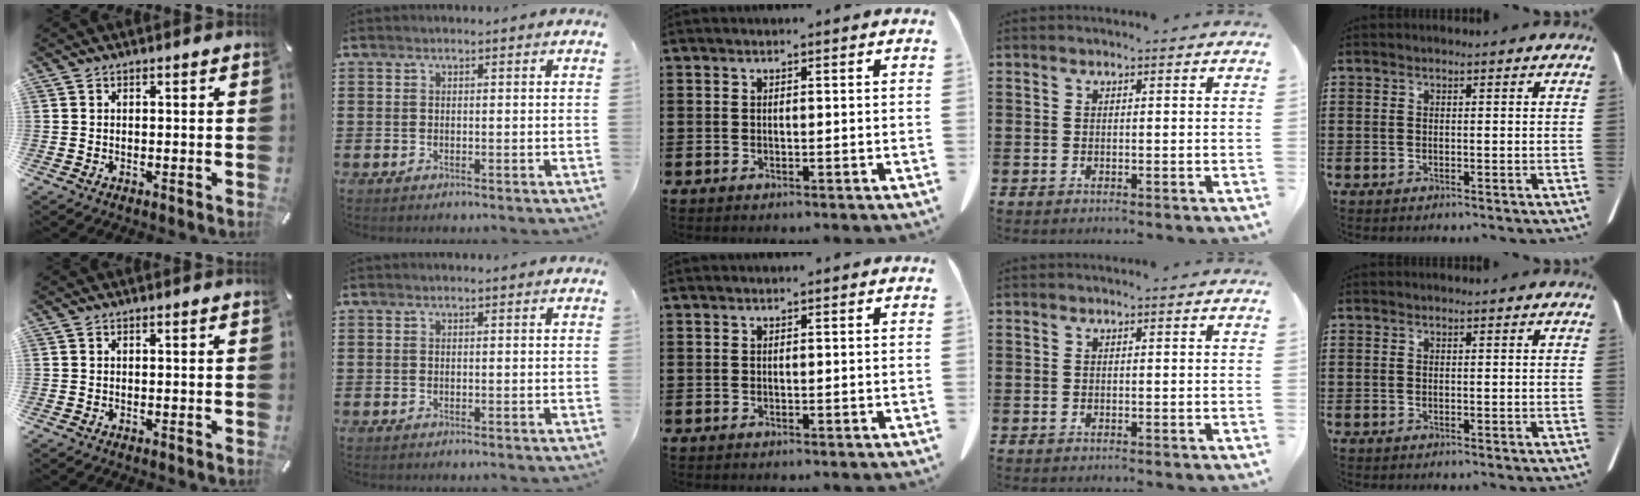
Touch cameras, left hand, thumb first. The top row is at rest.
{}